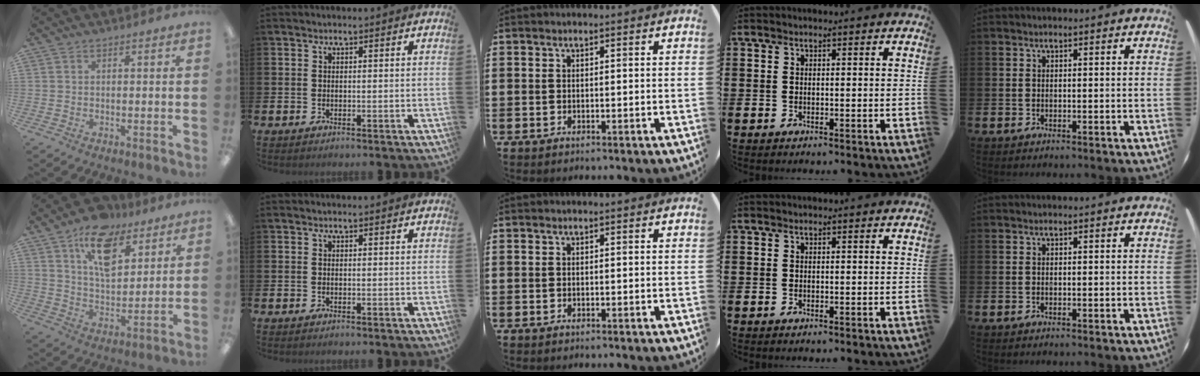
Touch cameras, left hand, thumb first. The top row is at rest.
{"thumb": {"total": 14.4, "force": [9.0, 7.5, 8.4], "torque": [-0.130, -0.037, 0.159]}}